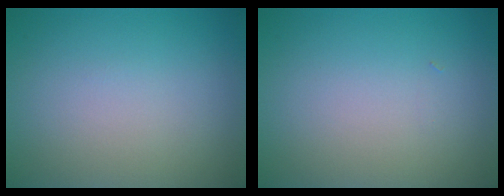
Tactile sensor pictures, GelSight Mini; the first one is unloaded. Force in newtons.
{"total": 0.0}